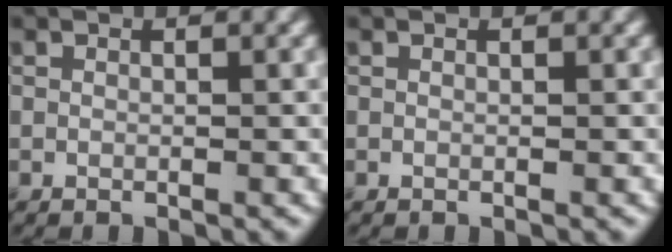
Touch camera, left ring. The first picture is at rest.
{"total": 0.0}